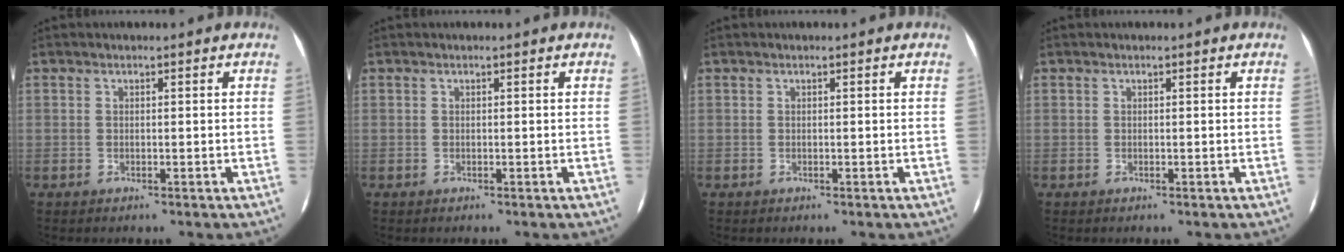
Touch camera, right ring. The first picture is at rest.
{"total": 0.0}
{"total": 0.0}
{"total": 0.0}